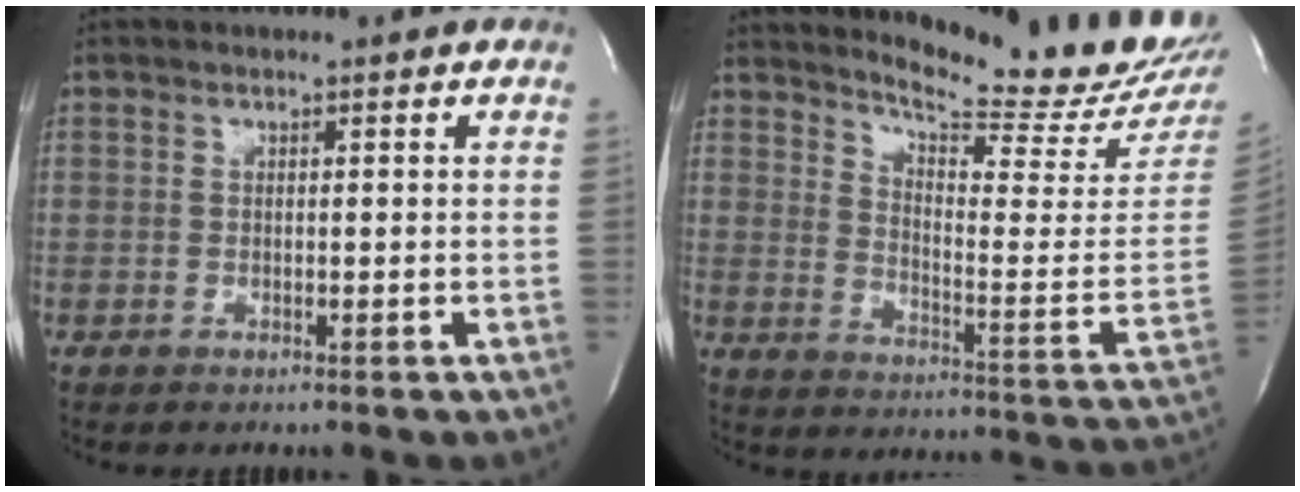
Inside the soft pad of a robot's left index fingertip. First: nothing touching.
{"total": 17.7, "force": [17.0, -0.6, 4.8], "torque": [-0.089, -0.126, 0.220]}